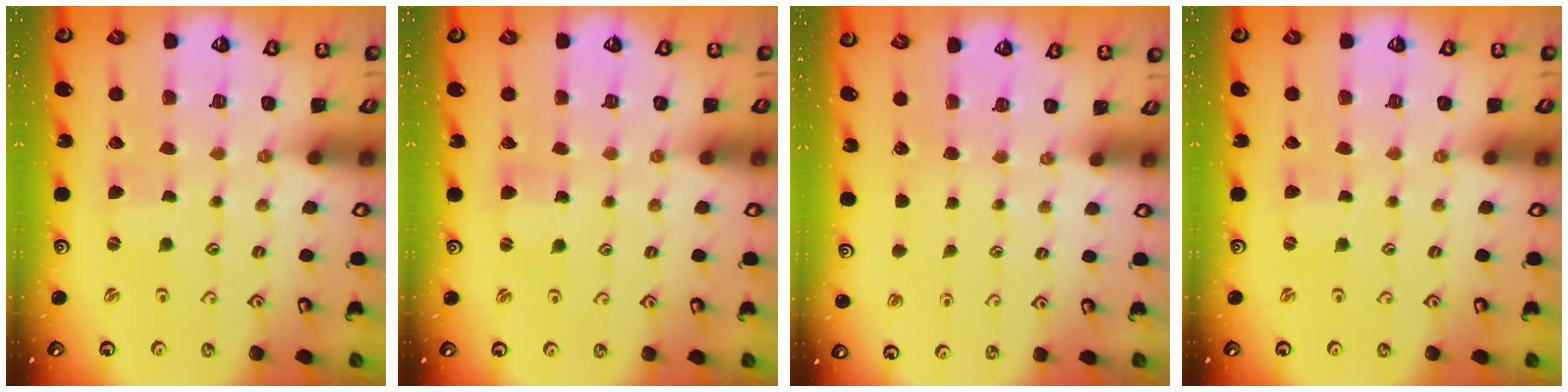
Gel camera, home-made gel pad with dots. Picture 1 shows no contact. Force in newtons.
{"total": 2.2, "press": 2.1, "slide": 0.3}
{"total": 0.0}
{"total": 0.0}